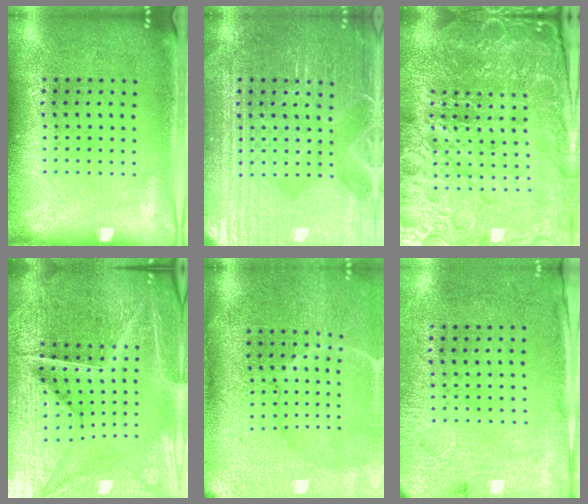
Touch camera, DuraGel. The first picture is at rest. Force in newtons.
{"total": 4.4, "press": 4.3, "slide": 0.6}
{"total": 6.8, "press": 6.0, "slide": 3.3}
{"total": 5.8, "press": 5.4, "slide": 2.1}
{"total": 4.5, "press": 3.8, "slide": 2.5}
{"total": 2.6, "press": 2.2, "slide": 1.4}